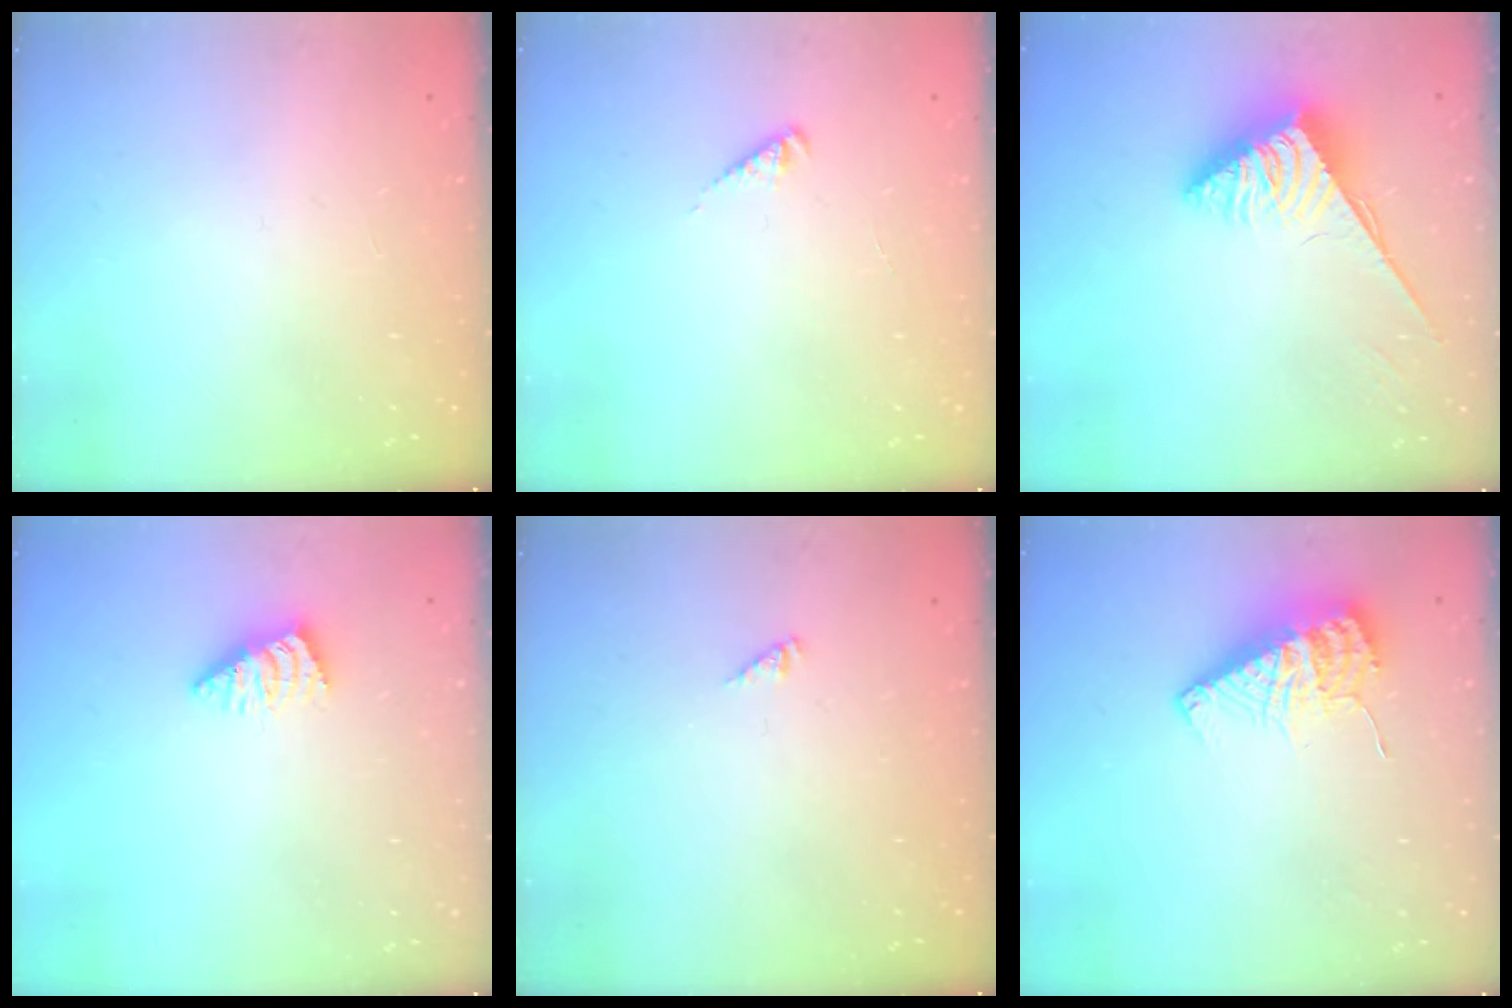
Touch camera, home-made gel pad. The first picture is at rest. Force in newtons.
{"total": 1.9, "press": 1.8, "slide": 0.4}
{"total": 3.8, "press": 3.8, "slide": 0.6}
{"total": 2.4, "press": 2.3, "slide": 0.5}
{"total": 0.0}
{"total": 10.5, "press": 10.4, "slide": 0.9}